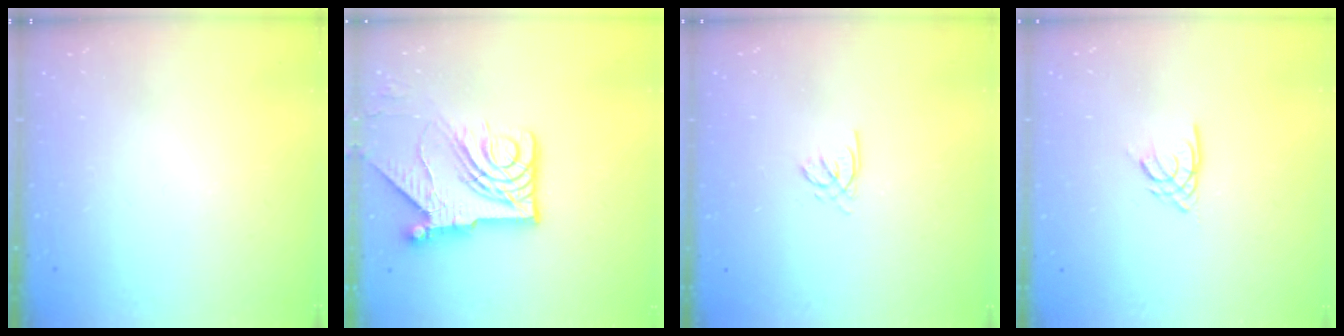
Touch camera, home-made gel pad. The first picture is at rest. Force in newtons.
{"total": 13.8, "press": 13.7, "slide": 1.8}
{"total": 1.5, "press": 1.5, "slide": 0.2}
{"total": 3.8, "press": 3.7, "slide": 0.4}